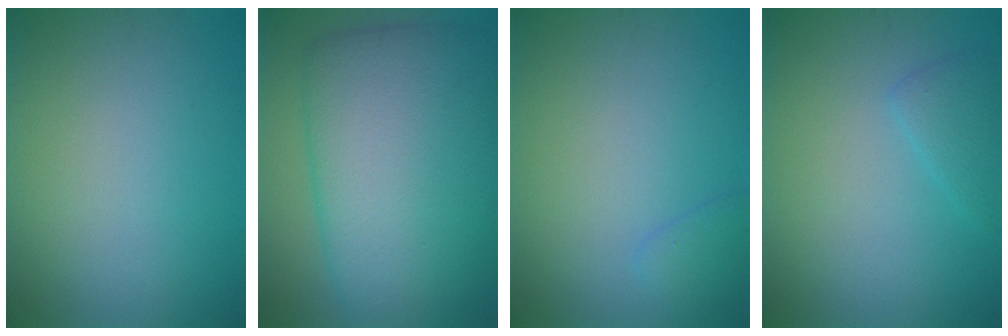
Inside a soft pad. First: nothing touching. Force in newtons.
{"total": 12.9, "press": 12.9, "slide": 0.4}
{"total": 1.3, "press": 1.3, "slide": 0.1}
{"total": 1.7, "press": 1.7, "slide": 0.0}